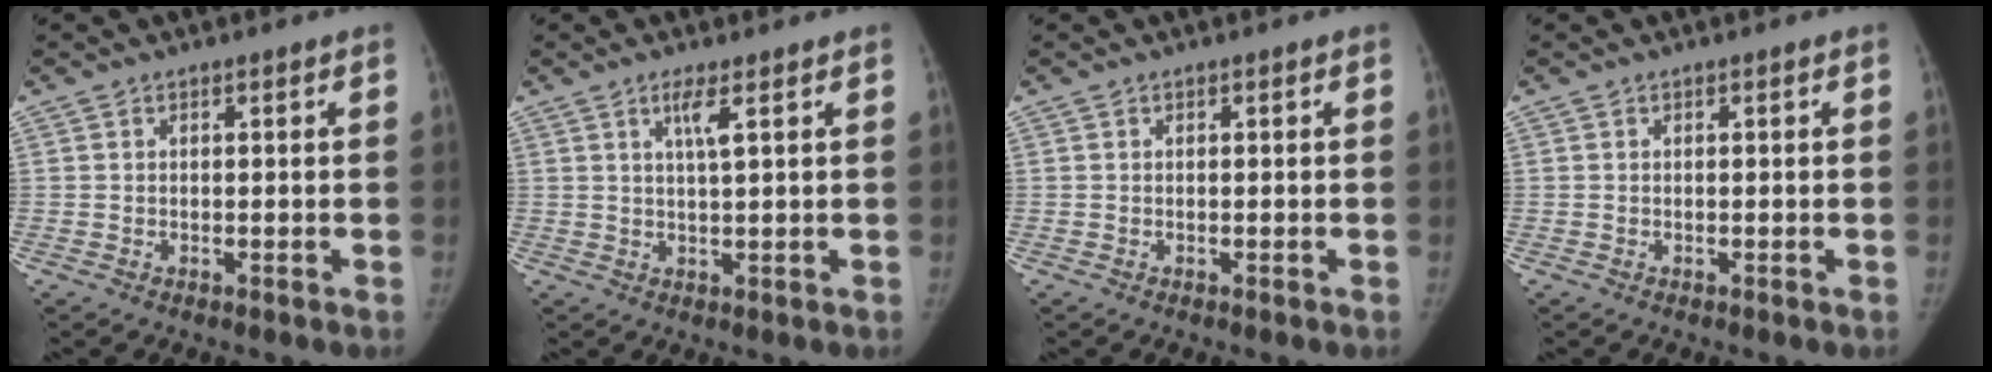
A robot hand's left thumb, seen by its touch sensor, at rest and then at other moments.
{"total": 3.1, "force": [1.6, 0.1, 2.7], "torque": [-0.057, -0.010, 0.031]}
{"total": 0.0}
{"total": 0.0}